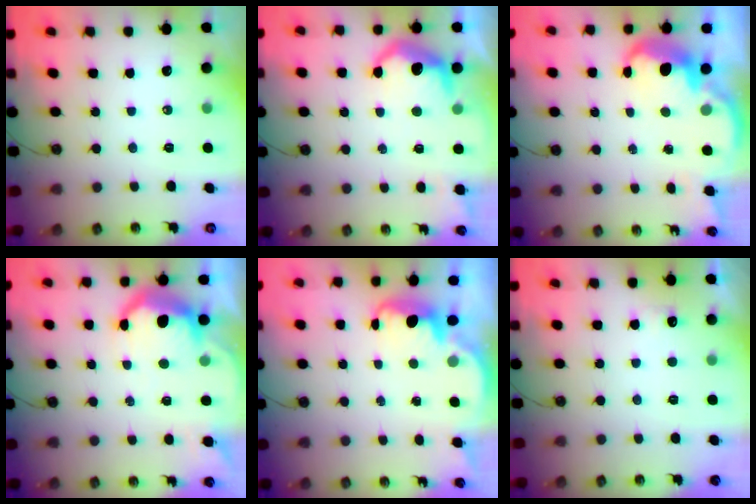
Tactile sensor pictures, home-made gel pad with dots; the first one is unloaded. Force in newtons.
{"total": 9.8, "press": 9.8, "slide": 0.7}
{"total": 6.2, "press": 6.2, "slide": 0.7}
{"total": 11.8, "press": 11.8, "slide": 0.8}
{"total": 3.0, "press": 2.9, "slide": 0.7}
{"total": 3.0, "press": 2.8, "slide": 1.0}